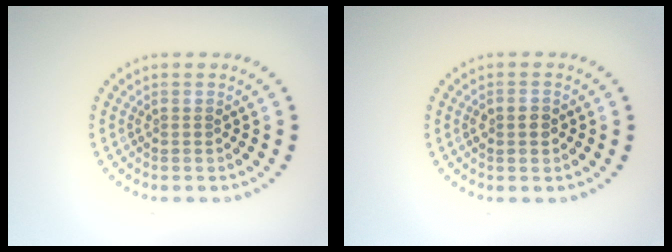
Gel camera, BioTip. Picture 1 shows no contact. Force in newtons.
{"total": 1.2, "press": 1.2, "slide": 0.2}